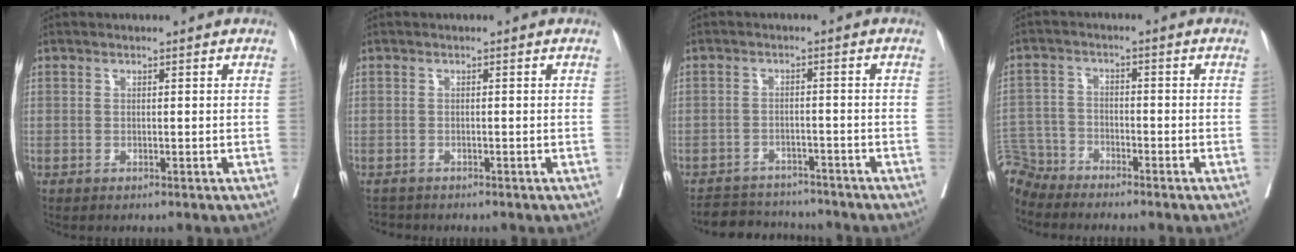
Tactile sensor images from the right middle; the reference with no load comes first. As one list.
[{"total": 1.5, "force": [-1.4, 0.5, -0.2], "torque": [0.001, -0.004, -0.025]}, {"total": 7.8, "force": [-7.4, 2.2, 0.8], "torque": [-0.004, 0.009, -0.106]}, {"total": 5.7, "force": [-5.4, 1.3, -1.1], "torque": [0.025, 0.001, -0.110]}]